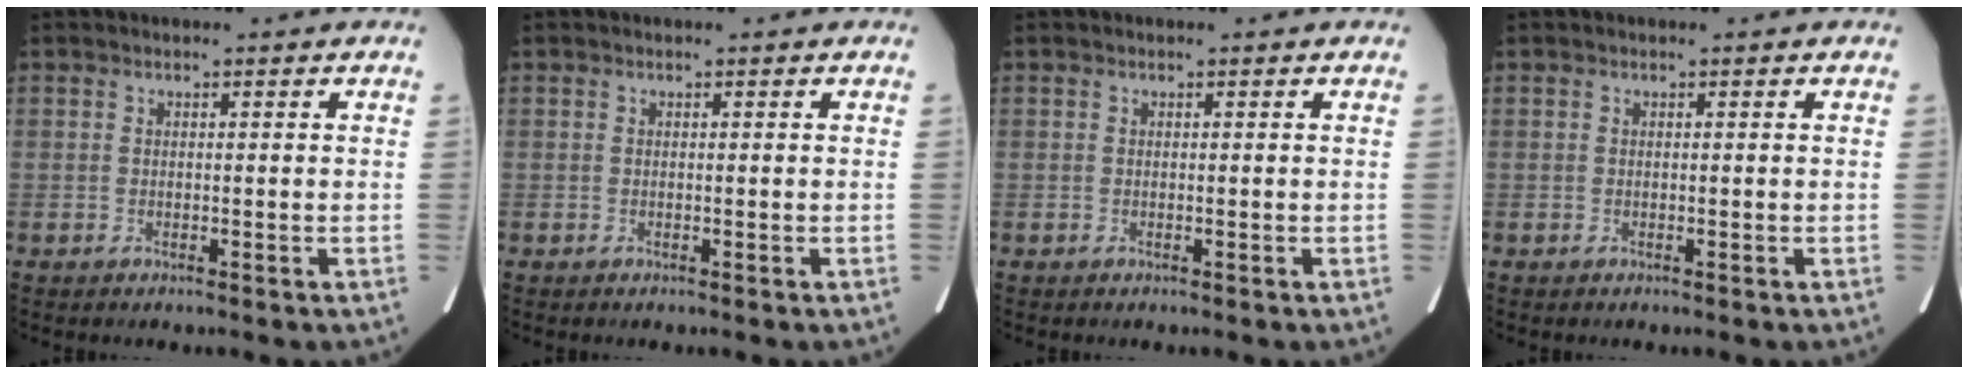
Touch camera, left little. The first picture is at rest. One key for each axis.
{"total": 0.0}
{"total": 0.0}
{"total": 0.0}